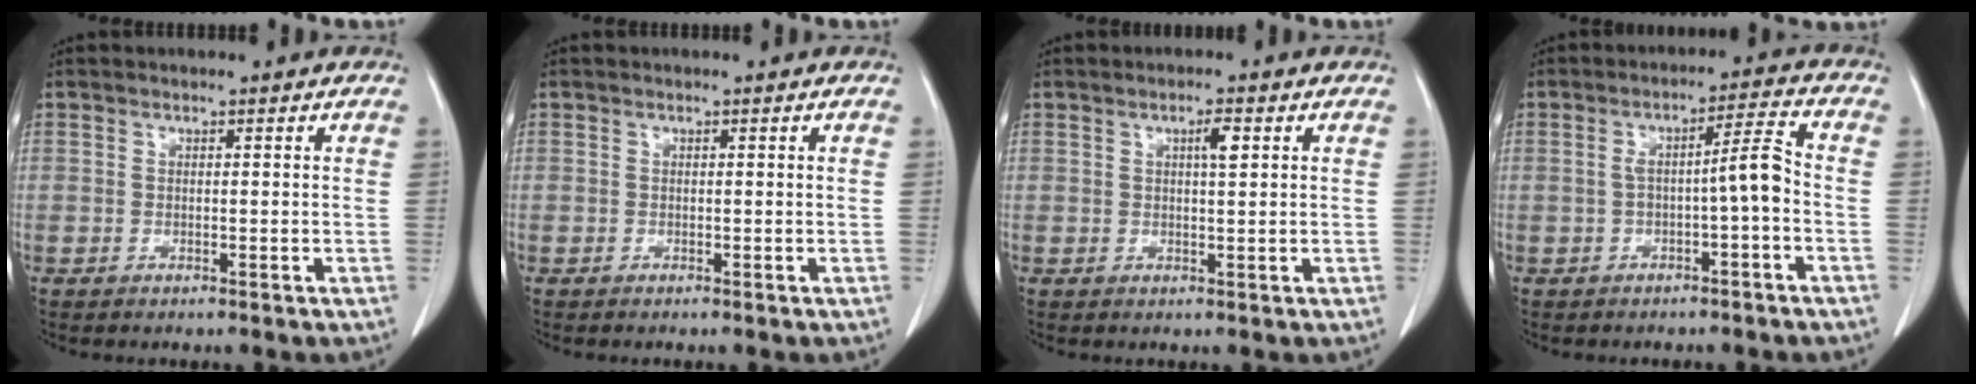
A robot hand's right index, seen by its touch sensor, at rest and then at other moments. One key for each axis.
{"total": 0.0}
{"total": 2.3, "fx": 0.8, "fy": 0.3, "fz": 2.1, "tx": -0.035, "ty": 0.000, "tz": 0.012}
{"total": 5.3, "fx": -1.3, "fy": 0.0, "fz": 5.1, "tx": -0.081, "ty": 0.020, "tz": -0.016}